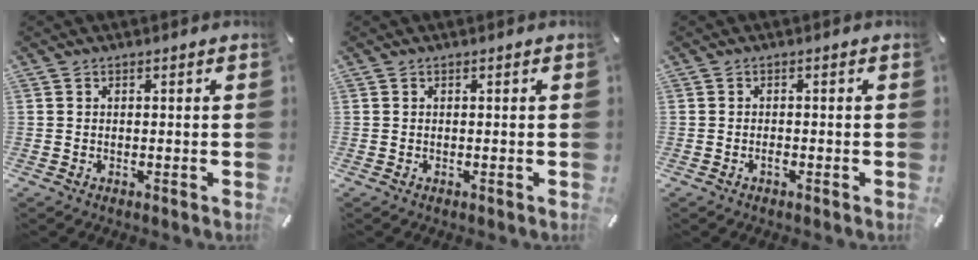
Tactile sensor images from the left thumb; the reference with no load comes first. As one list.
[{"total": 0.0}, {"total": 1.0, "force": [-0.6, 0.4, 0.6], "torque": [-0.014, 0.000, -0.011]}]